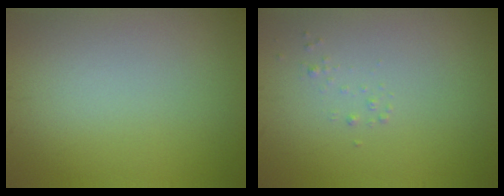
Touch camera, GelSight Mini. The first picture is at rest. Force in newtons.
{"total": 0.5, "press": 0.5, "slide": 0.0}